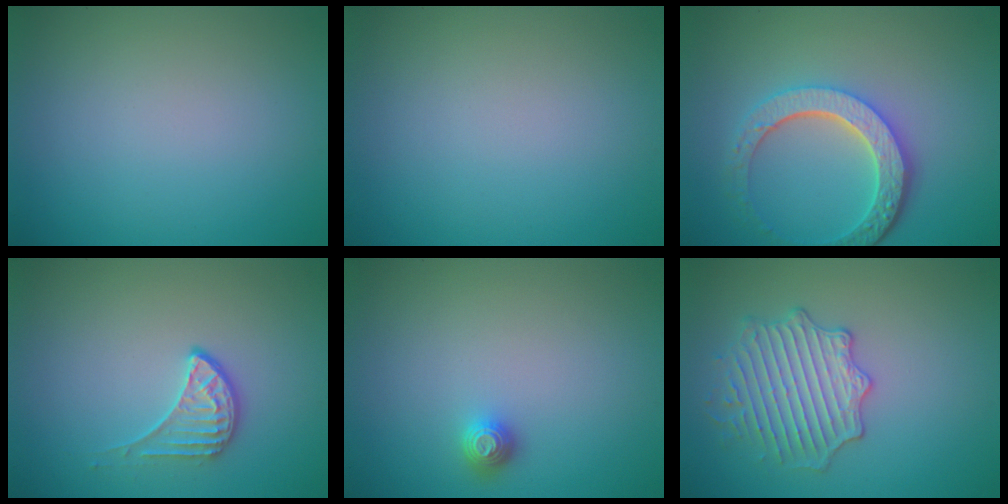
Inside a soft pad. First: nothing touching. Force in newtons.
{"total": 0.0}
{"total": 5.6, "press": 4.3, "slide": 3.6}
{"total": 2.0, "press": 1.5, "slide": 1.3}
{"total": 1.4, "press": 1.2, "slide": 0.5}
{"total": 3.8, "press": 3.7, "slide": 0.6}